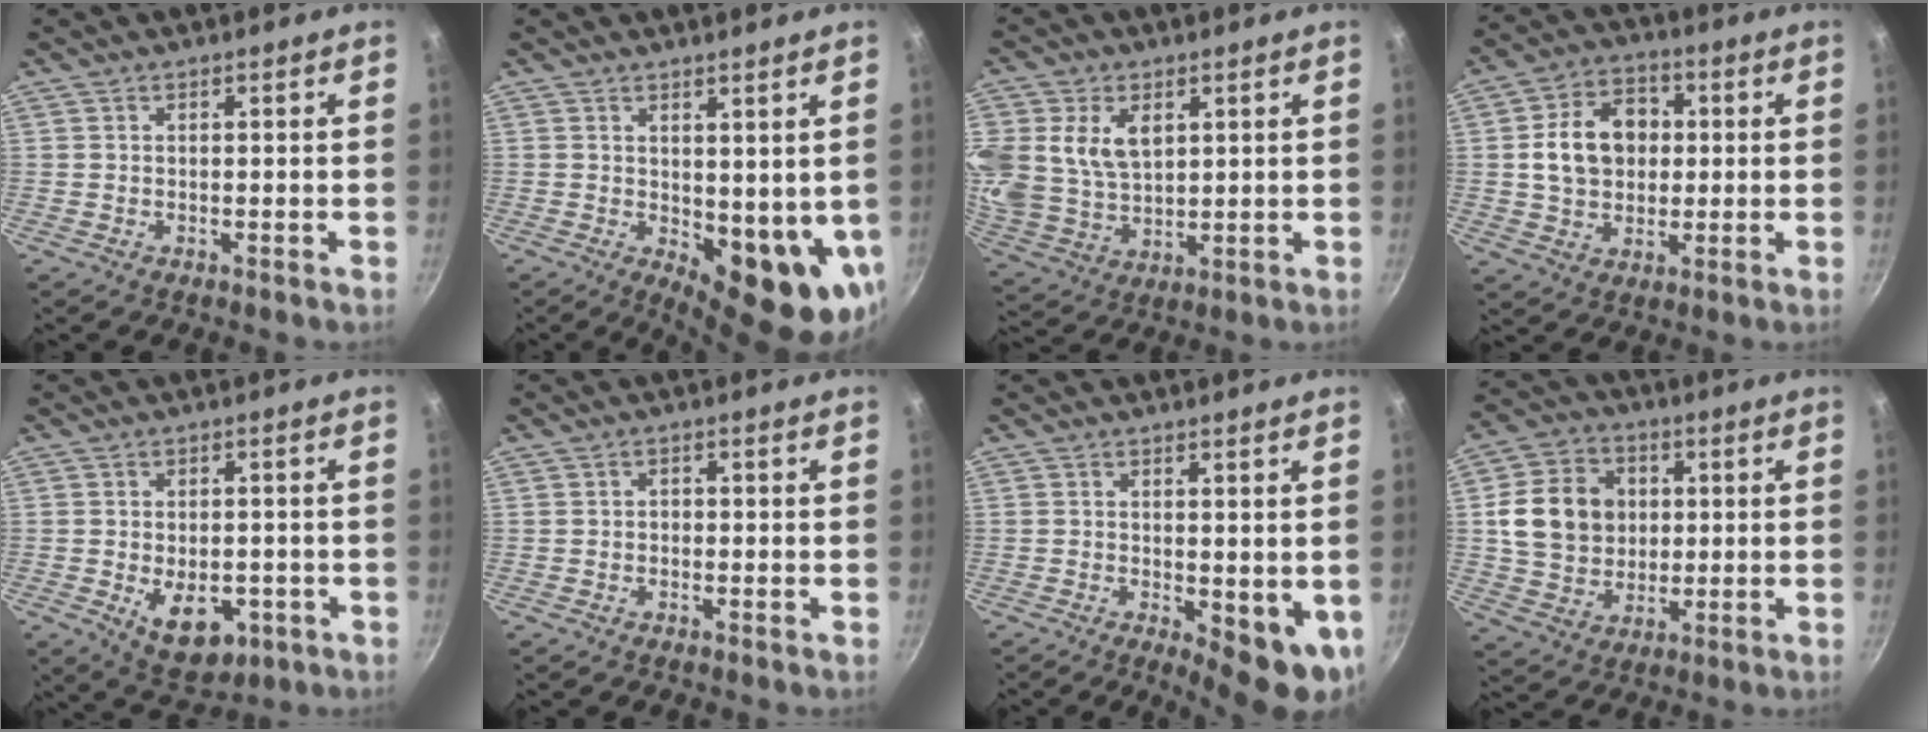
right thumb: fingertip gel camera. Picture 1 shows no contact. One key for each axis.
{"total": 11.3, "fx": 0.8, "fy": 5.1, "fz": 10.1, "tx": -0.107, "ty": -0.025, "tz": 0.026}
{"total": 15.6, "fx": 4.4, "fy": 11.1, "fz": 10.1, "tx": -0.219, "ty": -0.012, "tz": 0.094}
{"total": 12.2, "fx": 1.2, "fy": 9.4, "fz": 7.7, "tx": -0.101, "ty": 0.017, "tz": 0.014}
{"total": 9.6, "fx": -2.8, "fy": 5.9, "fz": 7.0, "tx": -0.075, "ty": 0.000, "tz": -0.023}
{"total": 1.1, "fx": -0.4, "fy": 0.9, "fz": 0.5, "tx": -0.006, "ty": 0.004, "tz": -0.010}
{"total": 8.8, "fx": -0.9, "fy": 3.4, "fz": 8.1, "tx": -0.083, "ty": -0.012, "tz": -0.003}
{"total": 13.8, "fx": 1.9, "fy": 11.5, "fz": 7.5, "tx": -0.108, "ty": 0.007, "tz": 0.031}